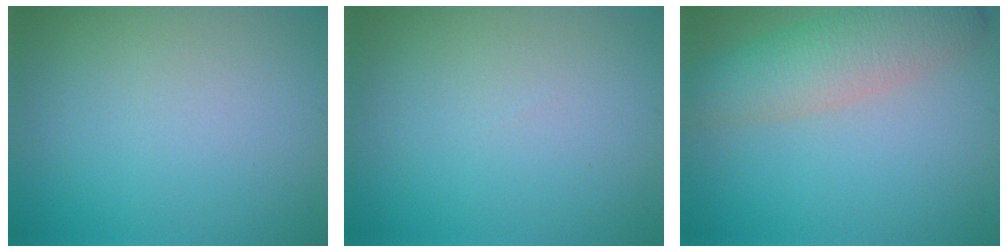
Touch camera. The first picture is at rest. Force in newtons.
{"total": 0.0}
{"total": 5.2, "press": 5.2, "slide": 0.2}